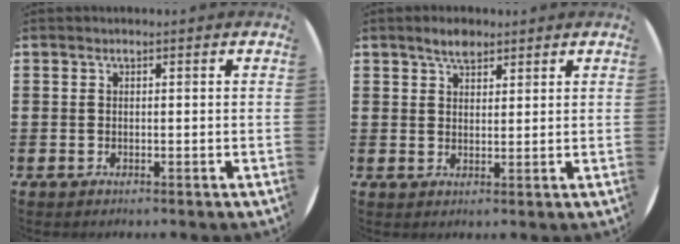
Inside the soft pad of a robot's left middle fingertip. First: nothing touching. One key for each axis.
{"total": 3.0, "fx": 2.5, "fy": 1.3, "fz": 1.2, "tx": -0.017, "ty": 0.003, "tz": 0.045}